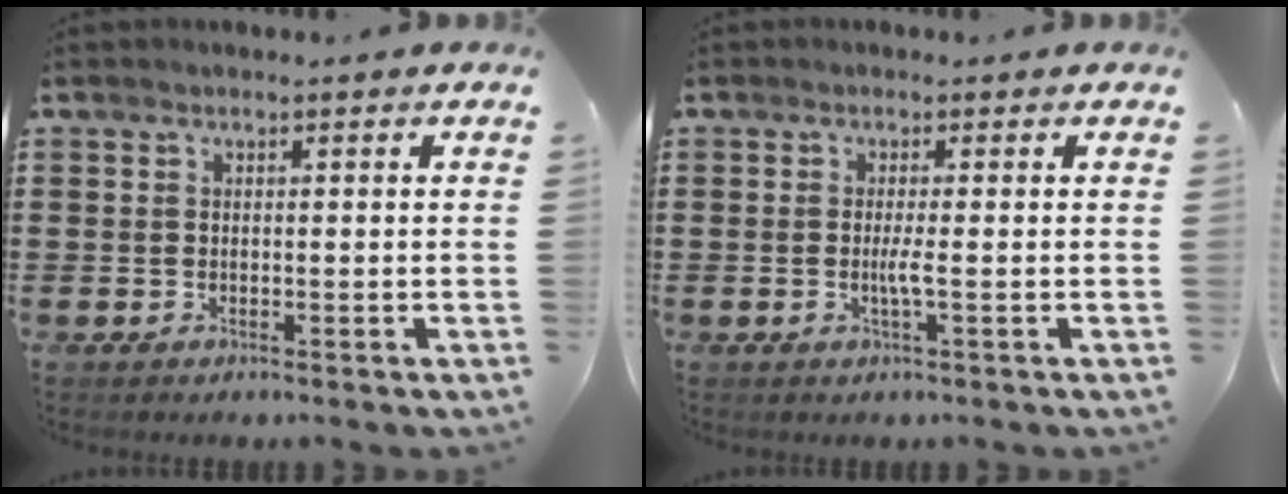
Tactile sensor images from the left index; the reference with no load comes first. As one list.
[{"total": 2.3, "force": [-0.3, -0.3, 2.2], "torque": [-0.047, -0.009, -0.010]}]